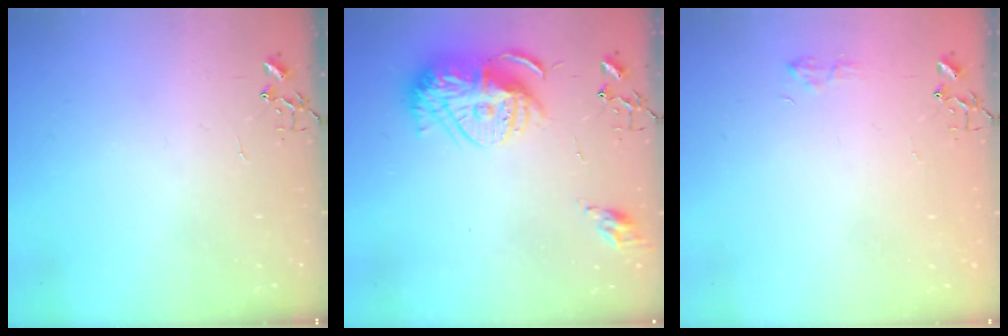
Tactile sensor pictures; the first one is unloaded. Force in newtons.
{"total": 15.1, "press": 15.0, "slide": 1.2}
{"total": 6.2, "press": 6.1, "slide": 0.7}